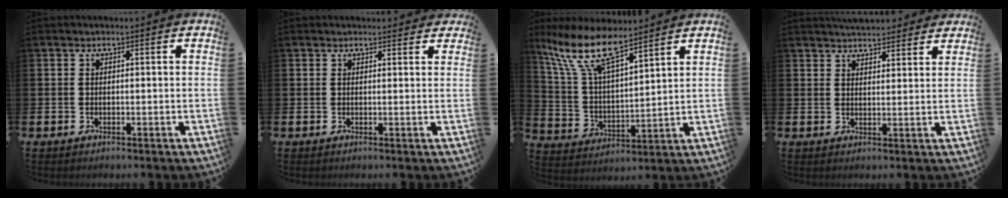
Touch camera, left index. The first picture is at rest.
{"total": 1.1, "force": [0.9, 0.6, 0.1], "torque": [0.010, 0.002, 0.014]}
{"total": 11.3, "force": [9.0, 2.7, 6.2], "torque": [-0.158, -0.033, 0.161]}
{"total": 4.3, "force": [4.1, 0.9, 0.2], "torque": [0.001, -0.021, 0.075]}